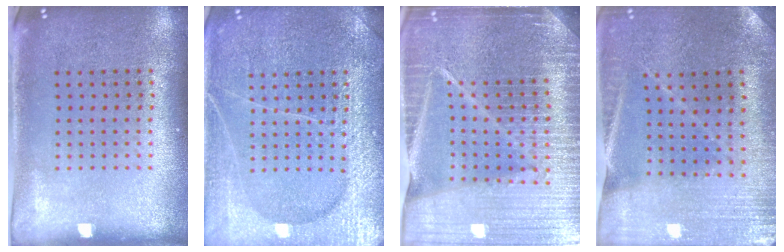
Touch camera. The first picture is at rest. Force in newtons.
{"total": 6.5, "press": 6.4, "slide": 0.8}
{"total": 6.4, "press": 5.6, "slide": 3.2}
{"total": 0.9, "press": 0.9, "slide": 0.1}